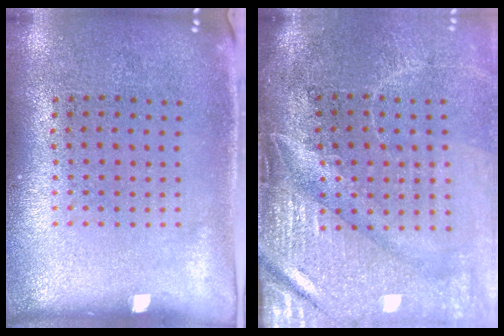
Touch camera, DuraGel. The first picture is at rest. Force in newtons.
{"total": 4.7, "press": 4.0, "slide": 2.5}